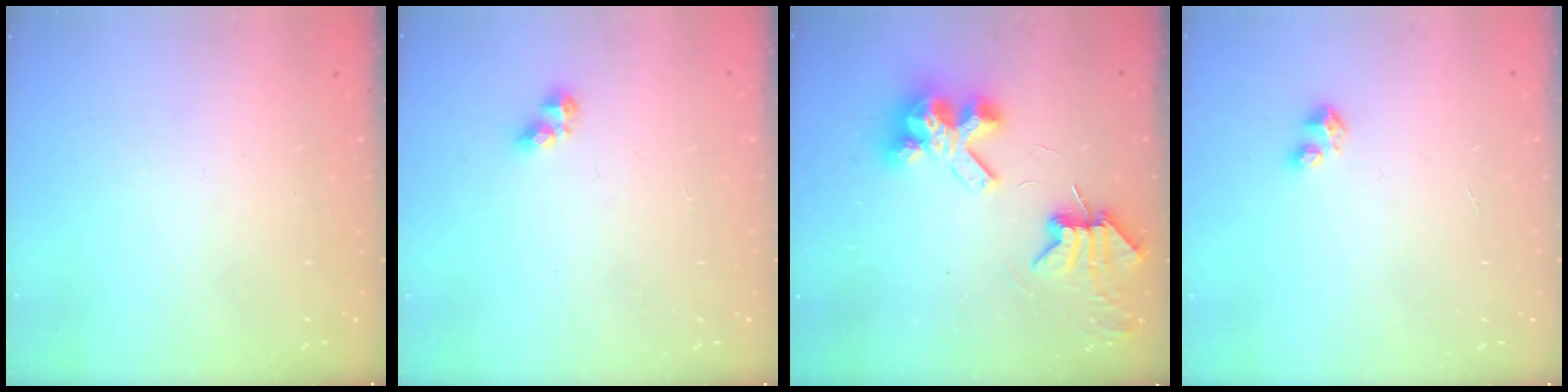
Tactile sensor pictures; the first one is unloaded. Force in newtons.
{"total": 4.9, "press": 4.8, "slide": 0.6}
{"total": 8.0, "press": 8.0, "slide": 1.1}
{"total": 3.0, "press": 2.9, "slide": 0.2}